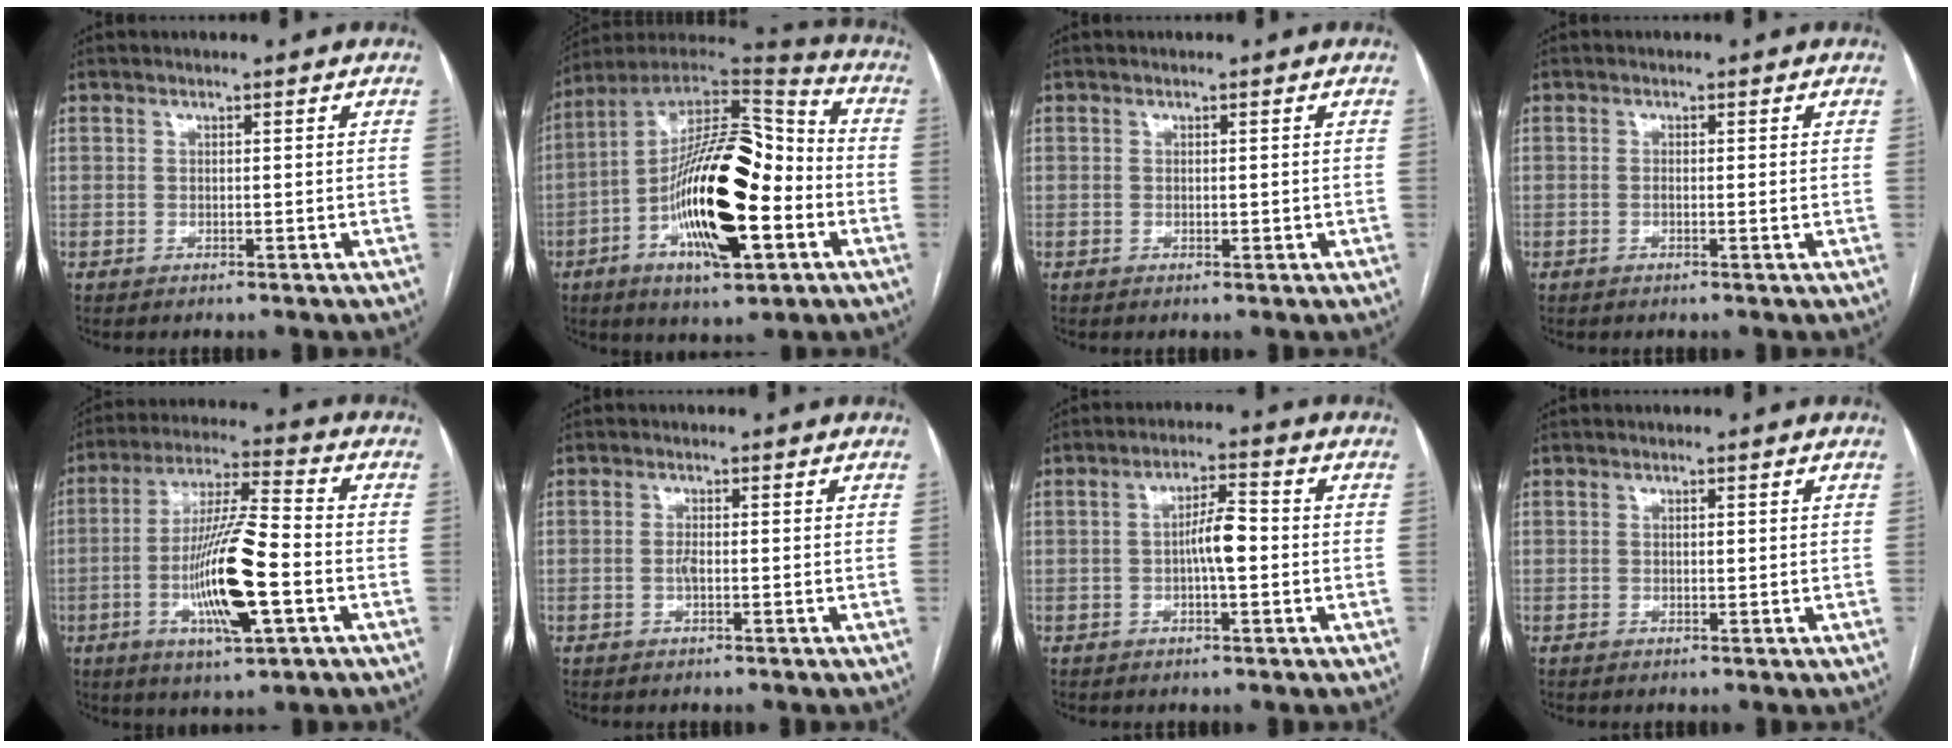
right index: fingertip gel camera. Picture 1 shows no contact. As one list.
[{"total": 22.8, "force": [-5.8, 6.9, 20.9], "torque": [-0.371, 0.006, -0.091]}, {"total": 0.8, "force": [0.0, 0.5, 0.6], "torque": [-0.009, -0.002, 0.002]}, {"total": 1.3, "force": [-0.1, 0.2, 1.3], "torque": [-0.022, -0.001, -0.001]}, {"total": 14.6, "force": [-4.0, 1.7, 14.0], "torque": [-0.265, -0.006, -0.071]}, {"total": 1.2, "force": [-0.3, 0.3, 1.1], "torque": [-0.025, 0.000, -0.006]}, {"total": 5.0, "force": [-0.6, 0.9, 4.8], "torque": [-0.088, 0.011, -0.010]}, {"total": 0.5, "force": [0.1, 0.1, 0.5], "torque": [-0.010, 0.000, 0.001]}]